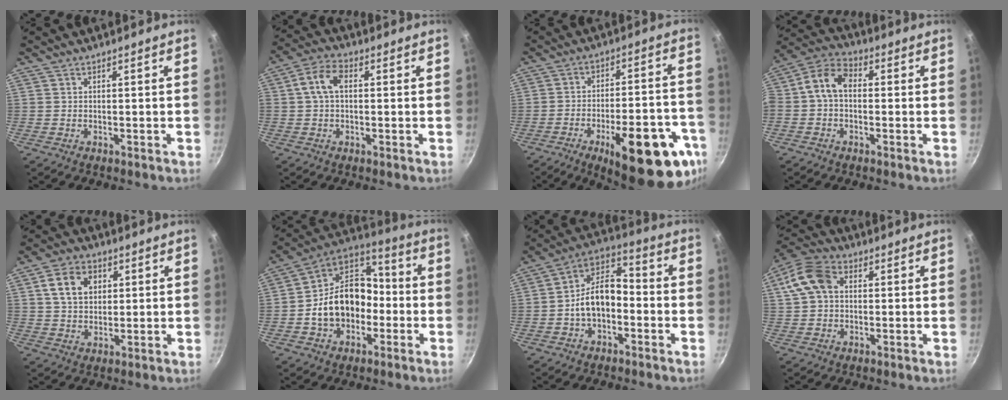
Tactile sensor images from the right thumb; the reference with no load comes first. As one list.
[{"total": 6.6, "force": [0.9, 4.1, 5.1], "torque": [-0.099, 0.022, 0.008]}, {"total": 23.6, "force": [-11.2, 8.6, 18.9], "torque": [-0.202, 0.040, -0.147]}, {"total": 8.8, "force": [0.1, 6.2, 6.3], "torque": [-0.116, 0.032, -0.019]}, {"total": 9.0, "force": [2.6, 6.7, 5.4], "torque": [-0.078, 0.005, 0.041]}, {"total": 17.4, "force": [-3.5, 13.2, 10.8], "torque": [-0.148, 0.062, -0.069]}, {"total": 11.6, "force": [-2.4, 7.4, 8.6], "torque": [-0.120, 0.054, -0.053]}, {"total": 10.1, "force": [1.9, 7.2, 6.8], "torque": [-0.121, 0.022, 0.021]}]